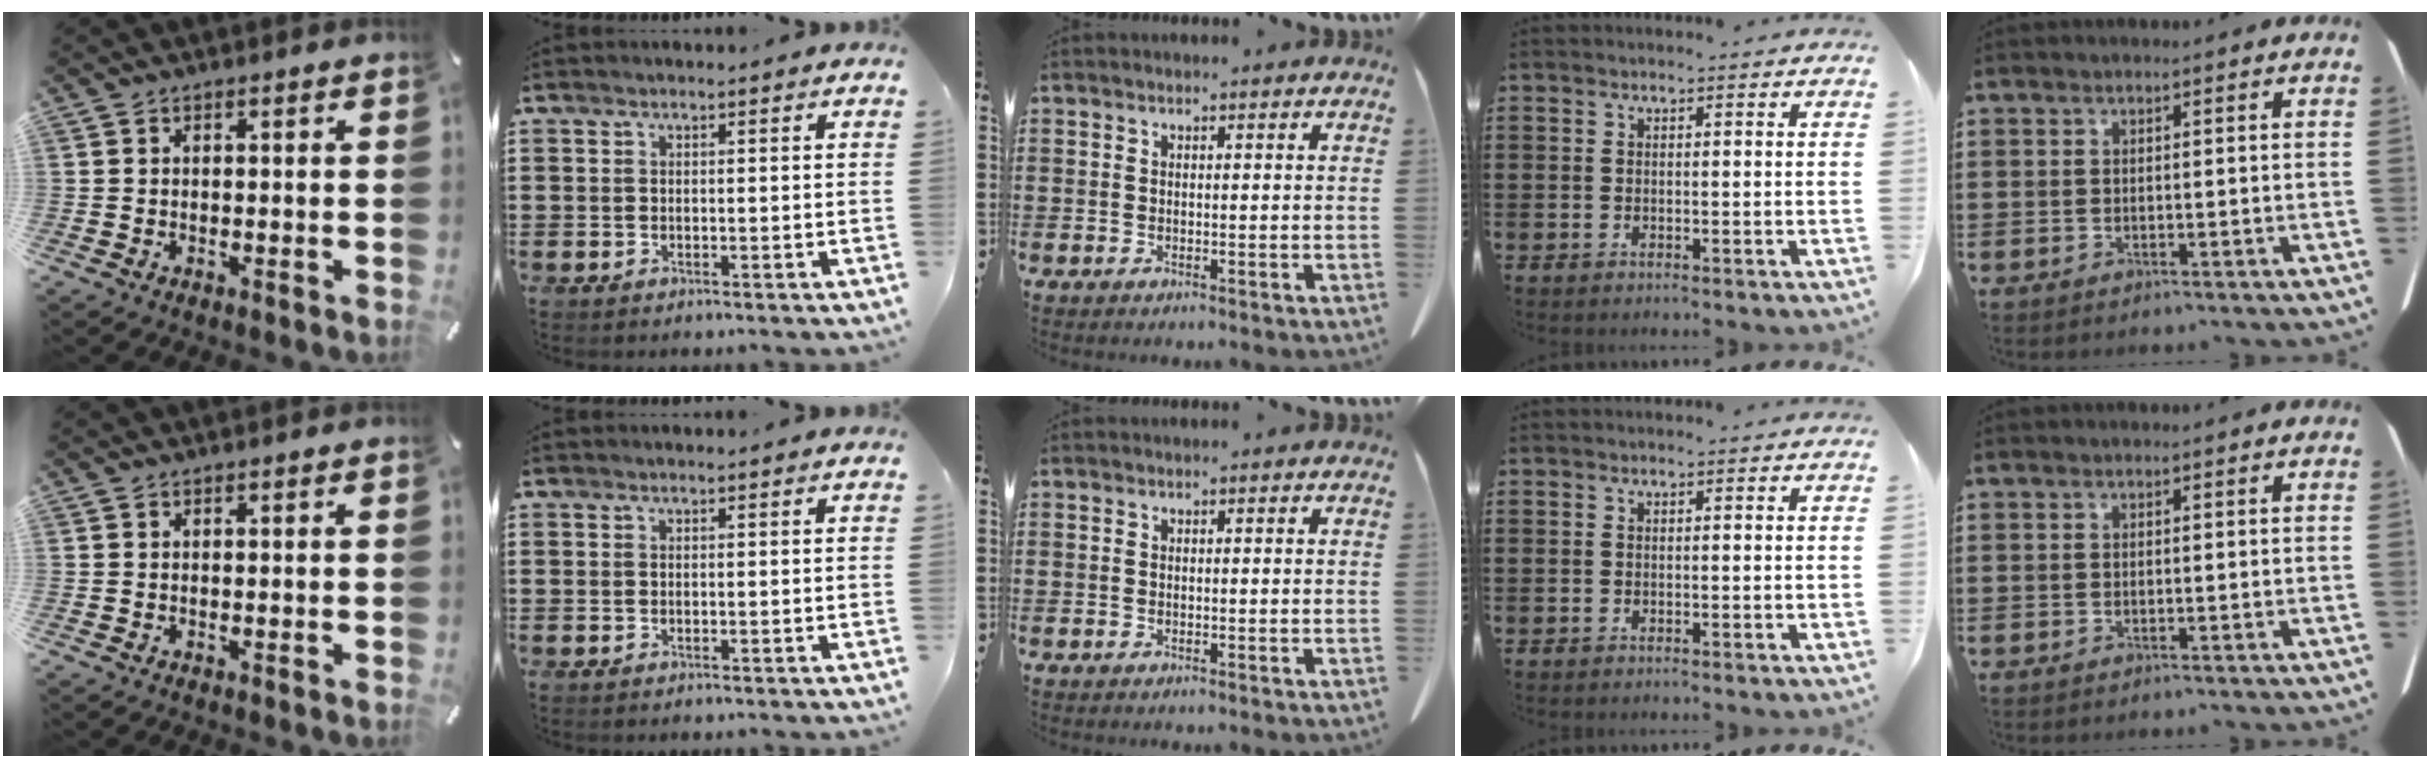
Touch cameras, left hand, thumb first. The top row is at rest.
{}